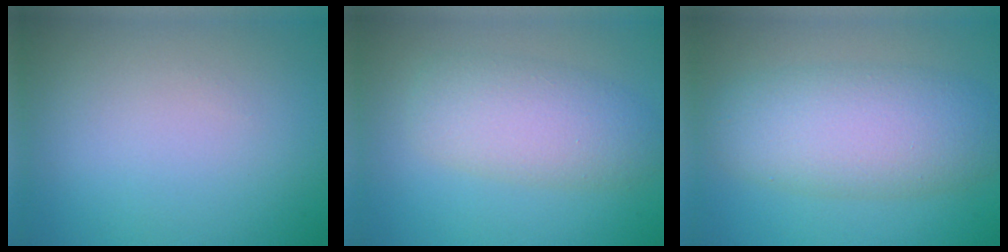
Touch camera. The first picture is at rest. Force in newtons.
{"total": 4.9, "press": 4.9, "slide": 0.1}
{"total": 7.0, "press": 7.0, "slide": 0.3}